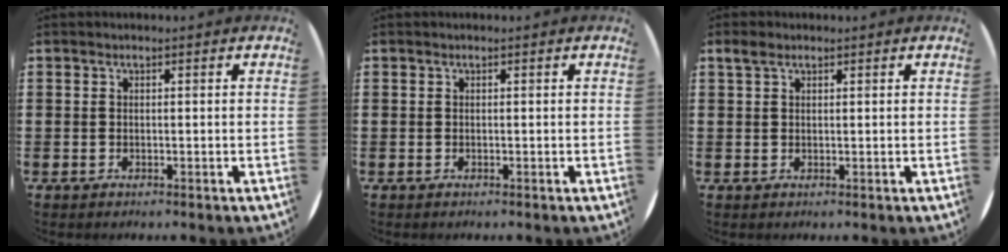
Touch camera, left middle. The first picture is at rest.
{"total": 0.0}
{"total": 1.5, "force": [1.0, 0.8, 0.7], "torque": [-0.015, 0.005, 0.018]}